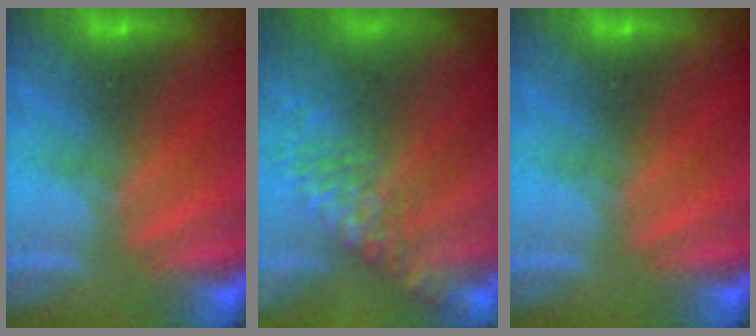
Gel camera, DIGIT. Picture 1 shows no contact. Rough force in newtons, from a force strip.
{"total": 6.4}
{"total": 0.0}